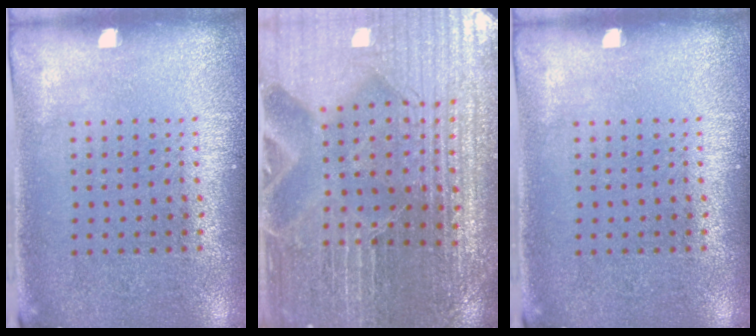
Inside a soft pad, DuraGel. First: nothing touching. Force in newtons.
{"total": 4.4, "press": 4.3, "slide": 1.0}
{"total": 0.0}